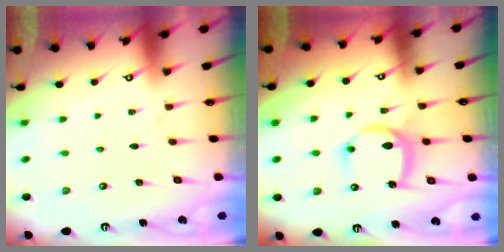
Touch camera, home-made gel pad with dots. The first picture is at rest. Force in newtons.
{"total": 9.9, "press": 9.9, "slide": 0.8}